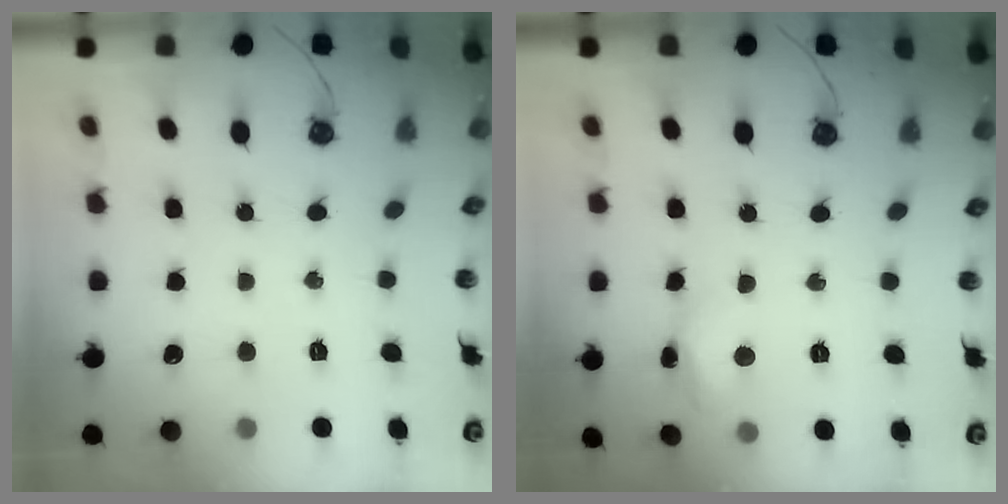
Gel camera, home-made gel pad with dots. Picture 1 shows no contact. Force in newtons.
{"total": 8.7, "press": 8.6, "slide": 0.5}